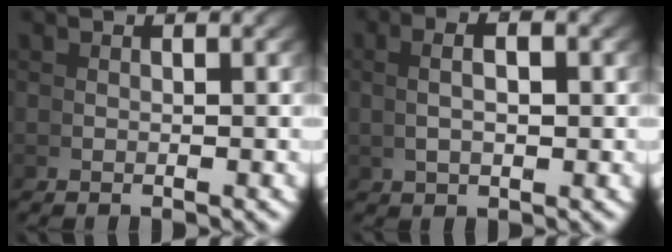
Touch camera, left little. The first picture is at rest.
{"total": 2.7, "force": [1.0, 0.7, 2.4], "torque": [-0.032, 0.015, 0.019]}